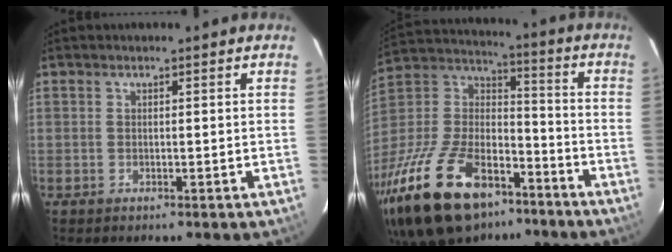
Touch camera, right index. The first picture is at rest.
{"total": 32.8, "force": [-20.5, 16.7, 19.4], "torque": [-0.425, -0.012, -0.331]}